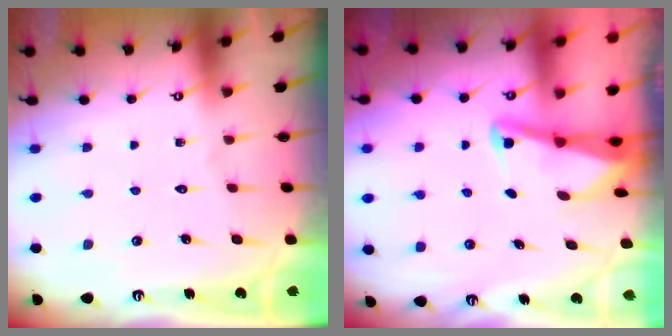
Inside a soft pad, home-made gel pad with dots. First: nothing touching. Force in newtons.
{"total": 2.7, "press": 2.6, "slide": 0.6}